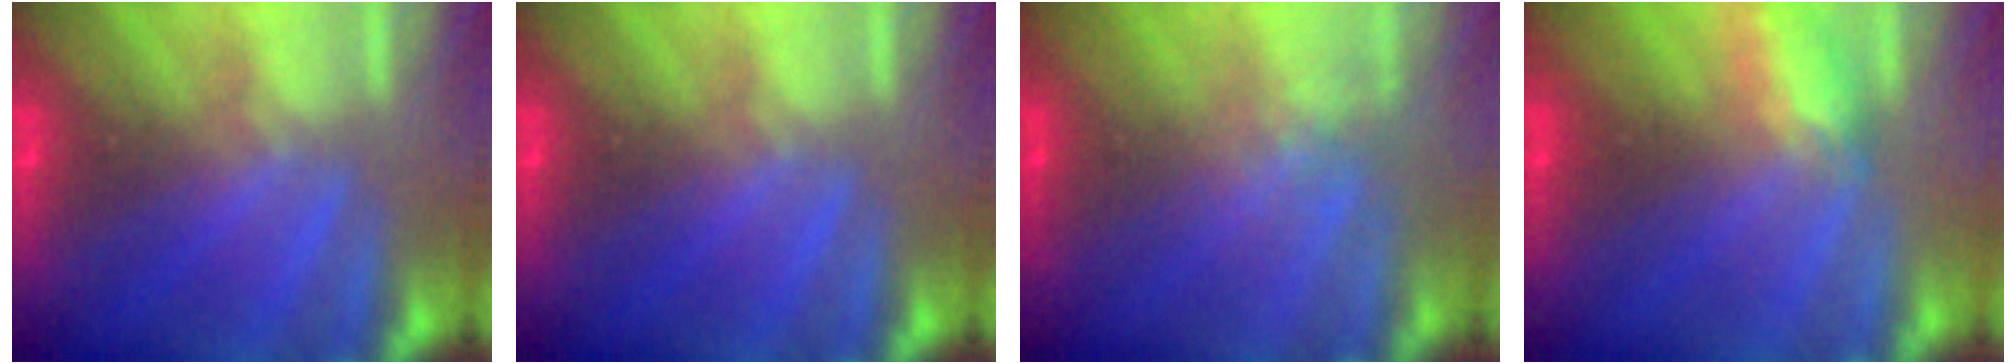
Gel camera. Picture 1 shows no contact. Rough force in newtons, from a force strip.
{"total": 0.0}
{"total": 1.2}
{"total": 2.4}